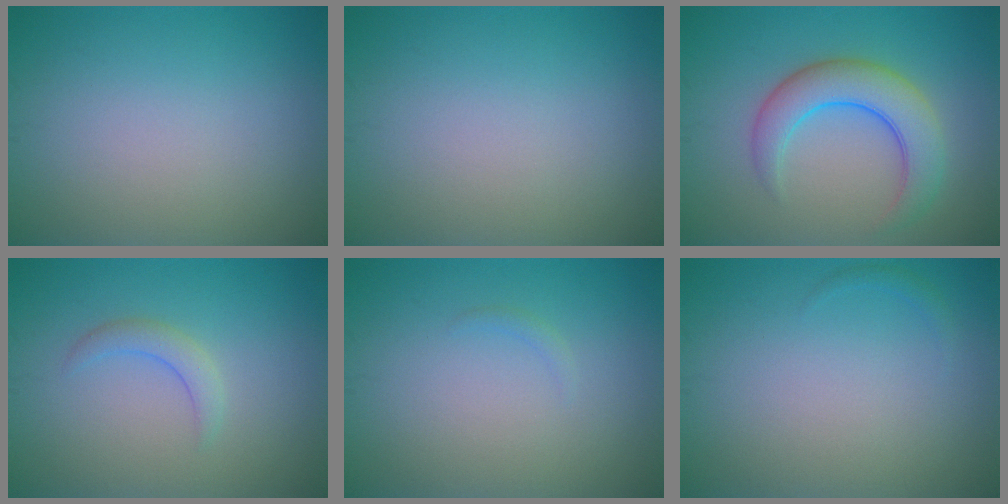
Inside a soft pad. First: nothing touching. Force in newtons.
{"total": 0.0}
{"total": 5.5, "press": 5.5, "slide": 0.3}
{"total": 1.7, "press": 1.7, "slide": 0.2}
{"total": 0.5, "press": 0.5, "slide": 0.1}
{"total": 0.6, "press": 0.6, "slide": 0.1}